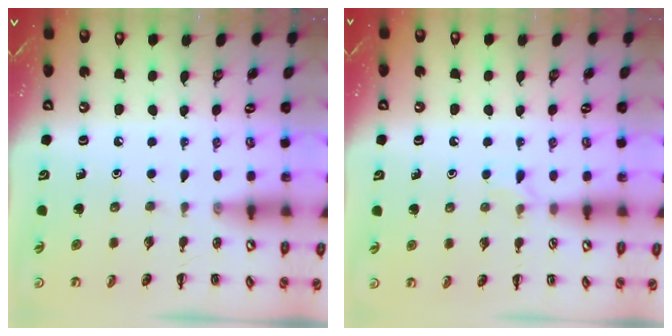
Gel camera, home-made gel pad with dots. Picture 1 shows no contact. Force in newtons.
{"total": 5.0, "press": 4.8, "slide": 1.6}